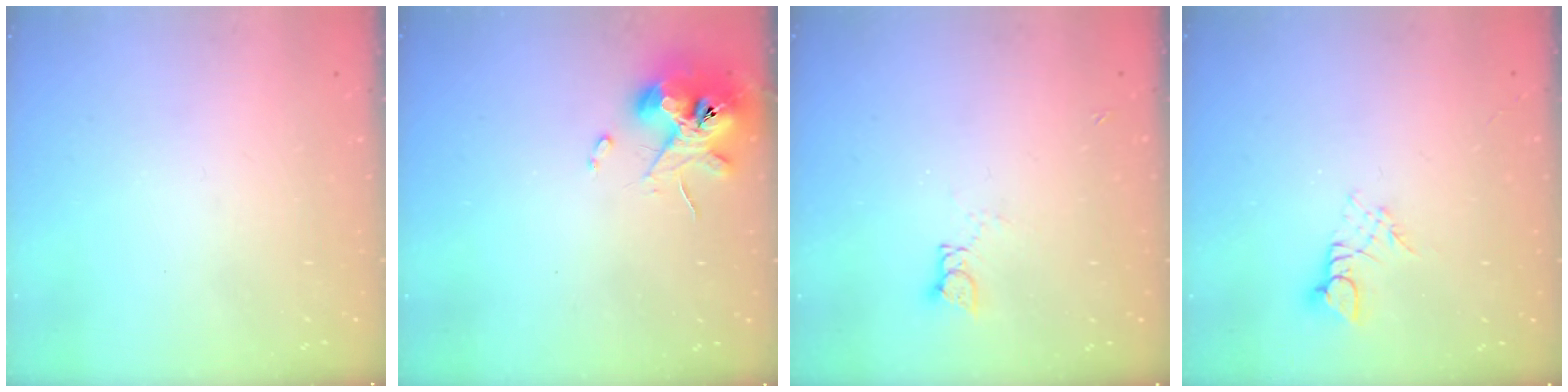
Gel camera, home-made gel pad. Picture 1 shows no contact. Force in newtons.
{"total": 10.7, "press": 10.6, "slide": 1.5}
{"total": 3.3, "press": 3.3, "slide": 0.4}
{"total": 2.8, "press": 2.8, "slide": 0.3}